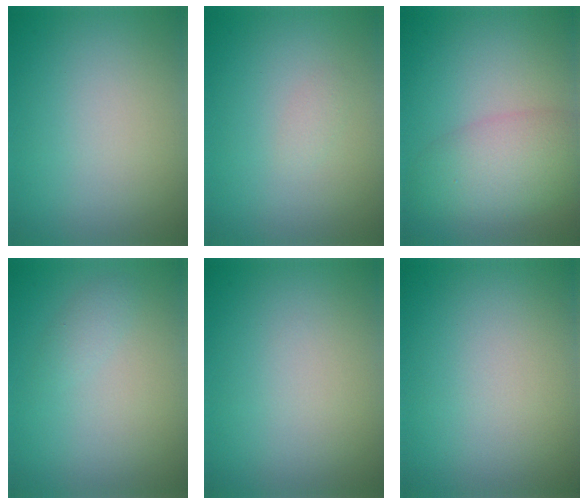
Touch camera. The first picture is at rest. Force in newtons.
{"total": 0.7, "press": 0.7, "slide": 0.0}
{"total": 5.3, "press": 5.3, "slide": 0.3}
{"total": 0.9, "press": 0.9, "slide": 0.0}
{"total": 0.0}
{"total": 0.0}